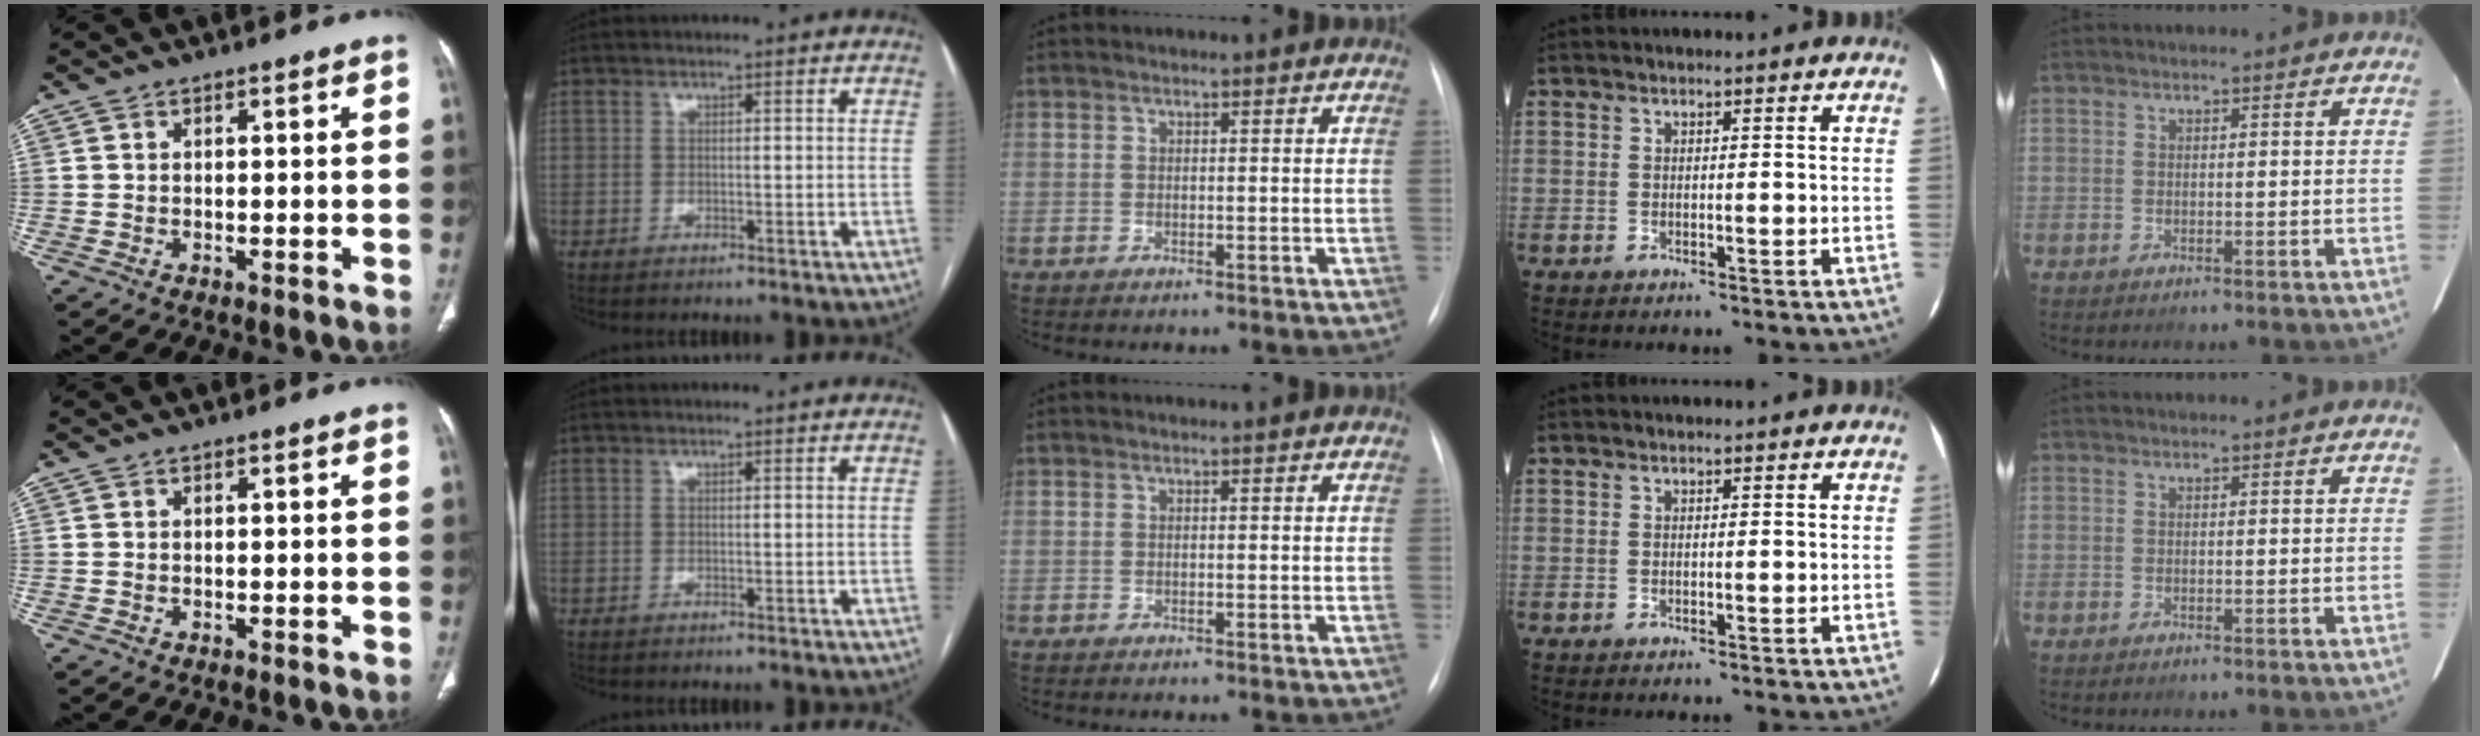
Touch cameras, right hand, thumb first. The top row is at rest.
{}